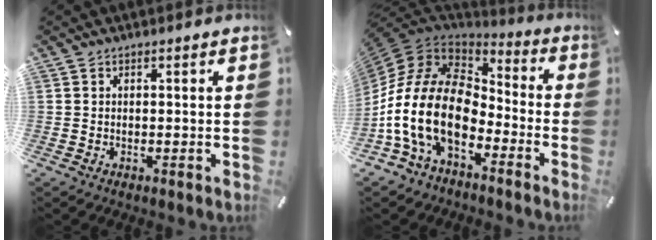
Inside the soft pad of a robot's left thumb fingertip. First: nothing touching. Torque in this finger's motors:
{"motor_torque": [0.99, 3.36, 2.77, 0.00, 1.05]}